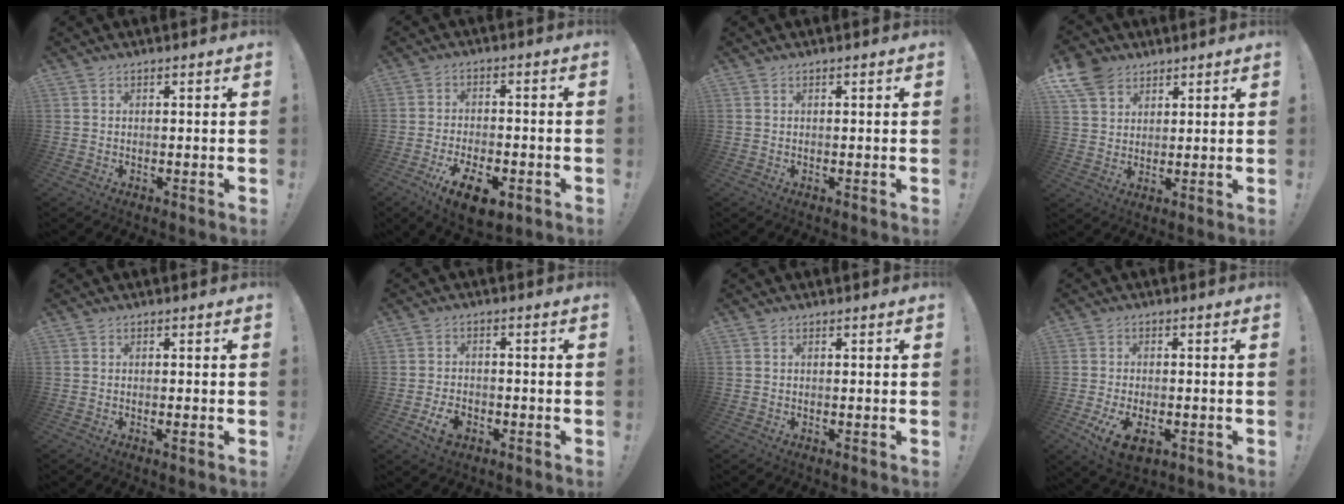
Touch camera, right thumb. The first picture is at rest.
{"total": 11.1, "force": [-6.3, 4.5, 7.9], "torque": [-0.128, 0.032, -0.102]}
{"total": 0.0}
{"total": 9.0, "force": [5.6, 6.3, 3.2], "torque": [-0.060, -0.025, 0.113]}
{"total": 1.1, "force": [-0.4, -0.1, 1.0], "torque": [-0.023, 0.001, -0.005]}
{"total": 6.2, "force": [-3.2, 3.8, 3.7], "torque": [-0.064, 0.010, -0.056]}
{"total": 0.0}
{"total": 8.0, "force": [-3.0, 4.3, 6.0], "torque": [-0.123, 0.001, -0.052]}